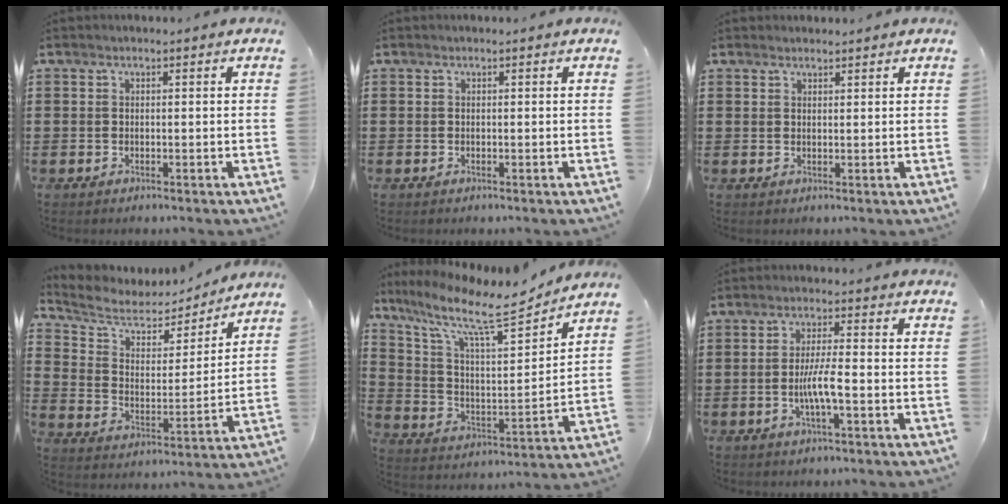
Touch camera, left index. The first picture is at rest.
{"total": 0.0}
{"total": 1.2, "force": [1.2, 0.2, 0.2], "torque": [-0.005, 0.000, 0.023]}
{"total": 6.2, "force": [5.0, 2.7, 2.4], "torque": [-0.077, -0.027, 0.083]}
{"total": 12.3, "force": [9.4, 2.5, 7.6], "torque": [-0.172, -0.054, 0.155]}
{"total": 5.1, "force": [-1.4, 0.6, 4.8], "torque": [-0.091, -0.002, -0.028]}